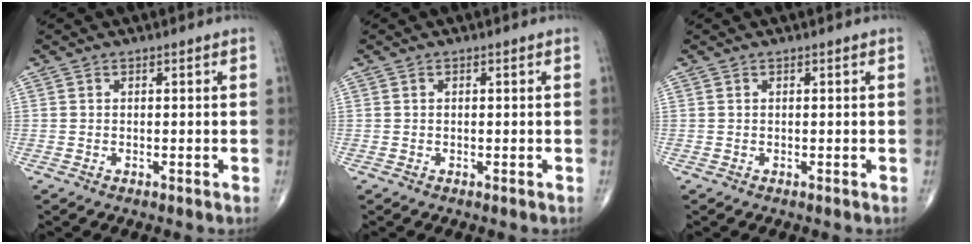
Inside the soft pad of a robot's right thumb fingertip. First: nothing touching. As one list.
[{"total": 0.0}, {"total": 0.0}]